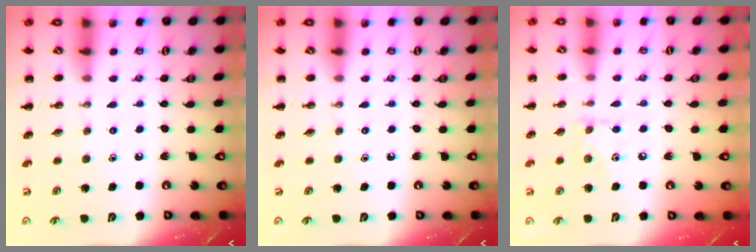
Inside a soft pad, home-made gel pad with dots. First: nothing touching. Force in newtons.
{"total": 0.0}
{"total": 7.7, "press": 7.5, "slide": 1.3}